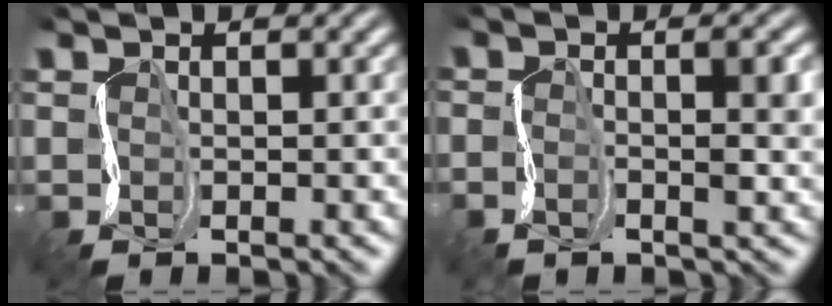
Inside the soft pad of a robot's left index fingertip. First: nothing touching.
{"total": 2.3, "force": [-1.2, 0.5, 1.9], "torque": [-0.044, -0.002, -0.029]}